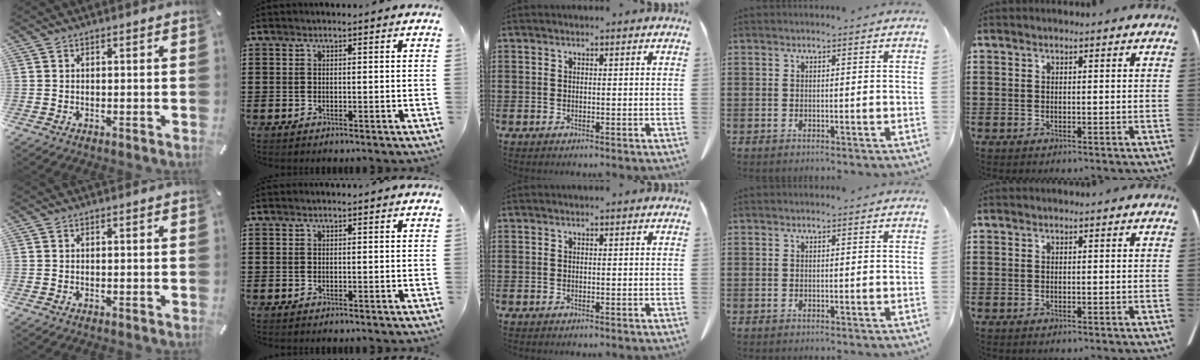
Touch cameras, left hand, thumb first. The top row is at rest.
{}